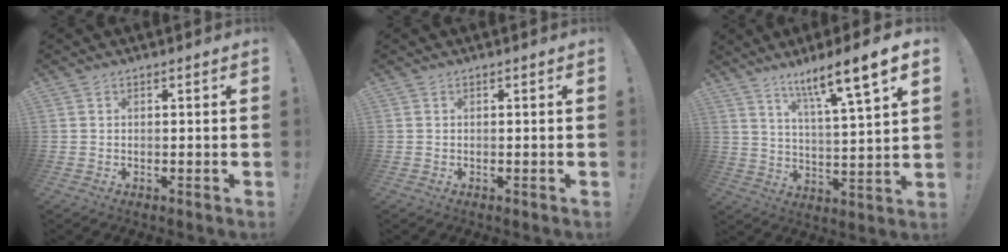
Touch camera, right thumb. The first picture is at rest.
{"total": 0.0}
{"total": 12.1, "force": [7.8, 0.3, 9.2], "torque": [-0.153, -0.050, 0.115]}